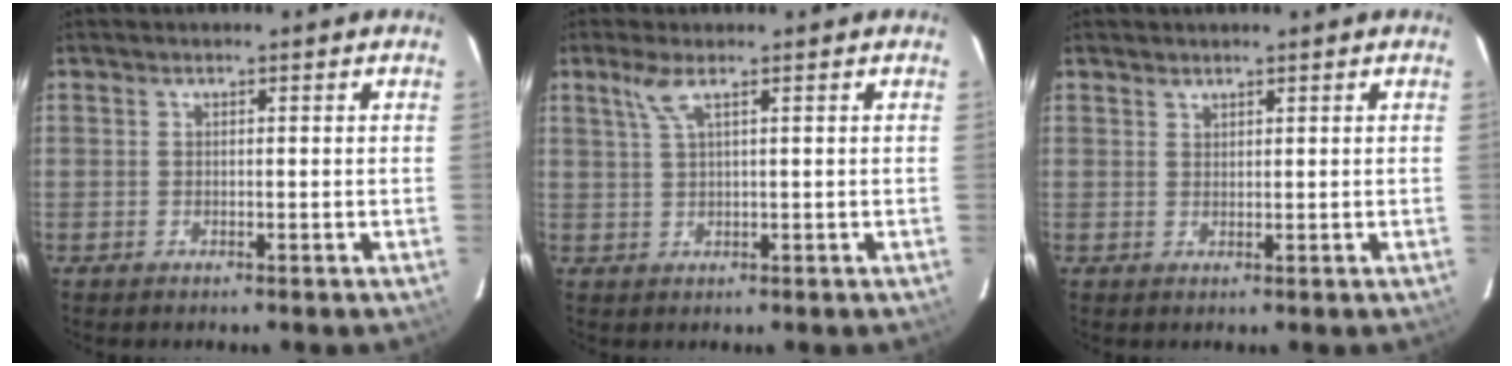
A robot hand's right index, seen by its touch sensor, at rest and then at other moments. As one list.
[{"total": 2.8, "force": [1.5, -0.2, 2.4], "torque": [-0.051, 0.001, 0.035]}, {"total": 0.9, "force": [0.8, 0.4, 0.0], "torque": [-0.001, 0.002, 0.015]}]